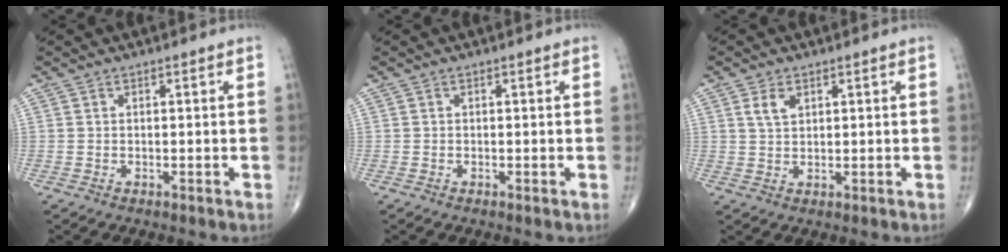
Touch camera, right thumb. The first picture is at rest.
{"total": 0.0}
{"total": 3.1, "force": [1.5, 1.8, 2.1], "torque": [-0.035, -0.004, 0.031]}